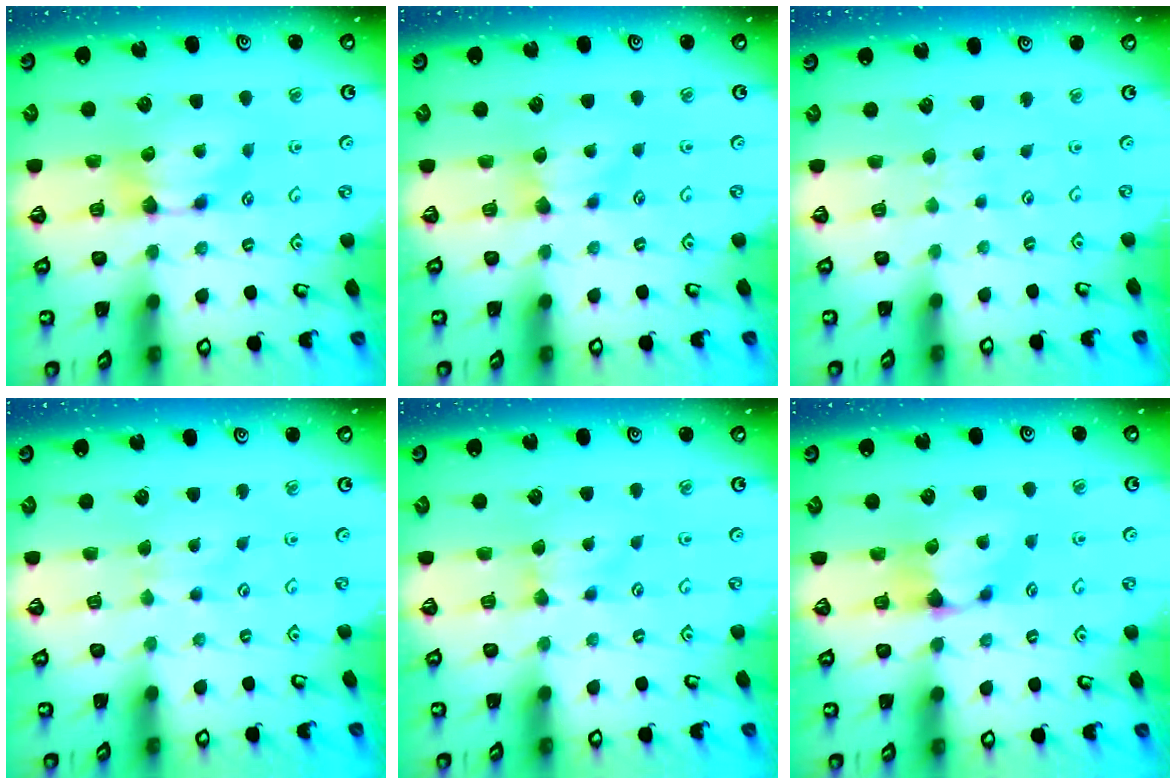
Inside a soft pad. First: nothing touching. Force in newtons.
{"total": 1.6, "press": 1.4, "slide": 0.7}
{"total": 4.6, "press": 4.6, "slide": 0.4}
{"total": 2.7, "press": 2.7, "slide": 0.5}
{"total": 2.4, "press": 2.3, "slide": 0.5}
{"total": 2.4, "press": 2.3, "slide": 0.6}